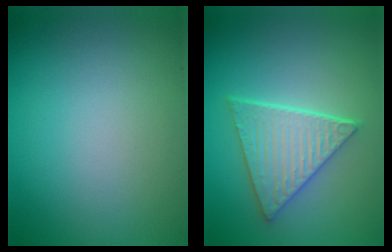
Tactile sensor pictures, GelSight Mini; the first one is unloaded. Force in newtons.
{"total": 5.0, "press": 4.2, "slide": 2.6}